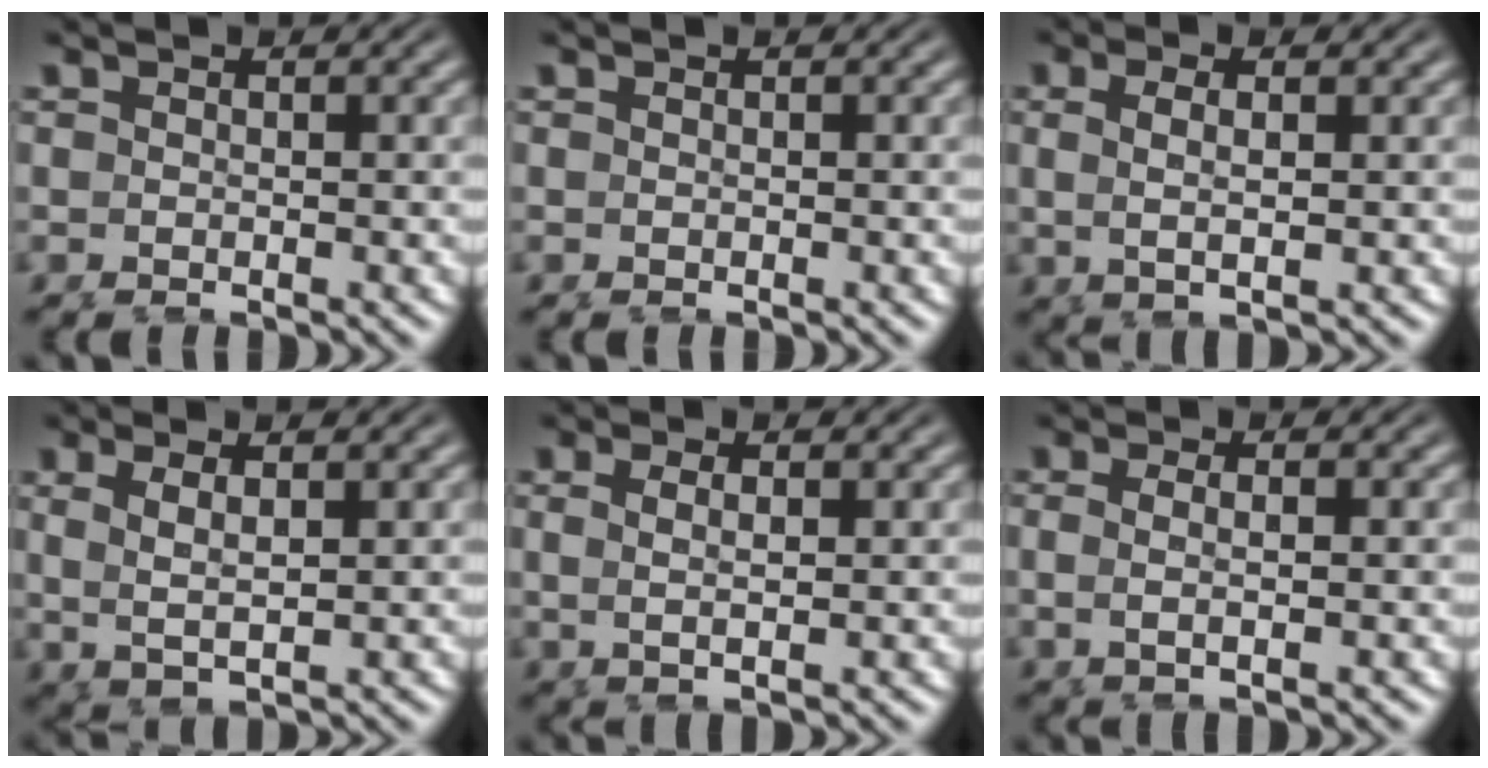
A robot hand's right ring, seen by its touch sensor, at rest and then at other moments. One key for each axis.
{"total": 0.0}
{"total": 2.9, "fx": 0.2, "fy": 1.3, "fz": 2.6, "tx": -0.051, "ty": 0.002, "tz": 0.002}
{"total": 4.5, "fx": 0.5, "fy": 2.8, "fz": 3.4, "tx": -0.078, "ty": 0.000, "tz": 0.006}
{"total": 2.2, "fx": 0.3, "fy": 0.8, "fz": 2.0, "tx": -0.042, "ty": -0.002, "tz": 0.006}
{"total": 2.2, "fx": -0.3, "fy": 0.7, "fz": 2.1, "tx": -0.046, "ty": -0.006, "tz": -0.005}